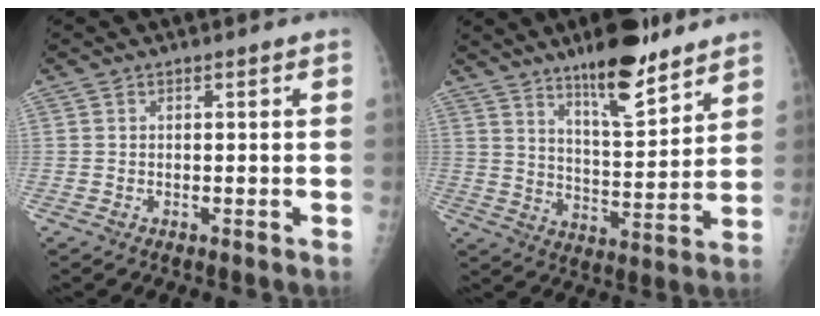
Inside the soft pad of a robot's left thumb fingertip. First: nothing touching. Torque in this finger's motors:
{"motor_torque": [3.62, 1.38, 1.12, -0.95, 0.10]}